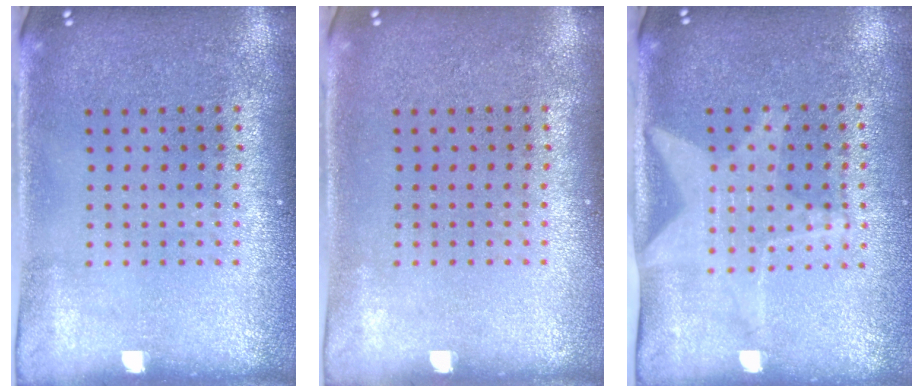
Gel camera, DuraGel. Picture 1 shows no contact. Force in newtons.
{"total": 0.0}
{"total": 1.8, "press": 1.5, "slide": 1.0}